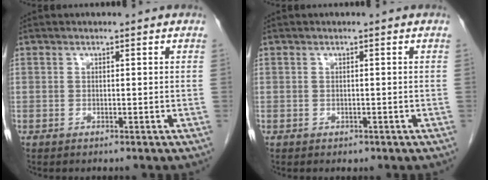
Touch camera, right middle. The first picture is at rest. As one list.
[{"total": 0.6, "force": [-0.3, 0.5, 0.2], "torque": [-0.006, 0.001, -0.002]}]